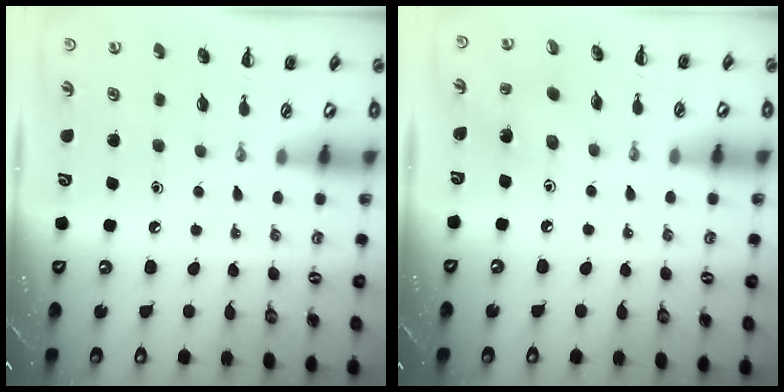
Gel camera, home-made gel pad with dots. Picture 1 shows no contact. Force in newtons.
{"total": 1.9, "press": 1.8, "slide": 0.7}